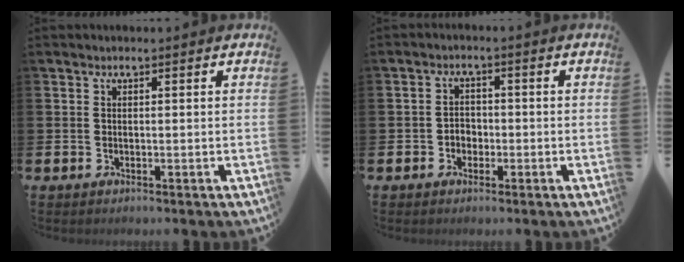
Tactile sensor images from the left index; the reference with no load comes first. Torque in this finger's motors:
{"motor_torque": [0.15, -0.02, 0.03, 0.02]}